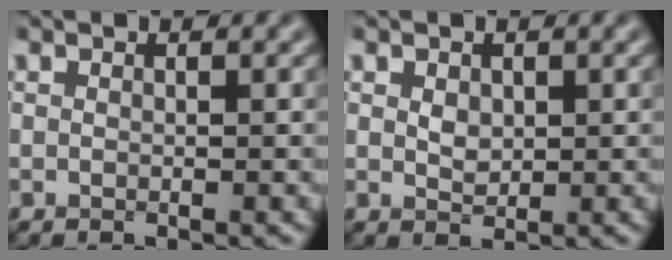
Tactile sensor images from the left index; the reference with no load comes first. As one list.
[{"total": 1.4, "force": [0.3, 1.0, 0.9], "torque": [-0.020, -0.002, 0.006]}]